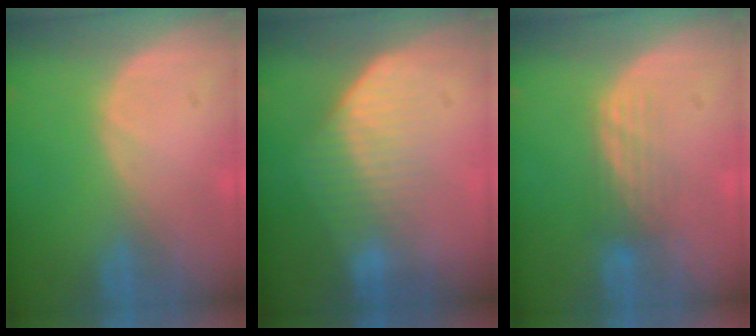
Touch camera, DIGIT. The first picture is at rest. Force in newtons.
{"total": 7.4, "press": 6.2, "slide": 4.0}
{"total": 3.5, "press": 3.1, "slide": 1.6}